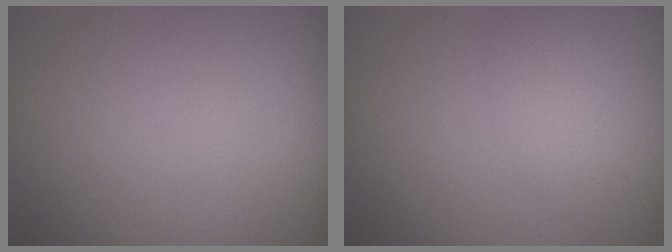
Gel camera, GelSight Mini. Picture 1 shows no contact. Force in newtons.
{"total": 2.0, "press": 2.0, "slide": 0.1}